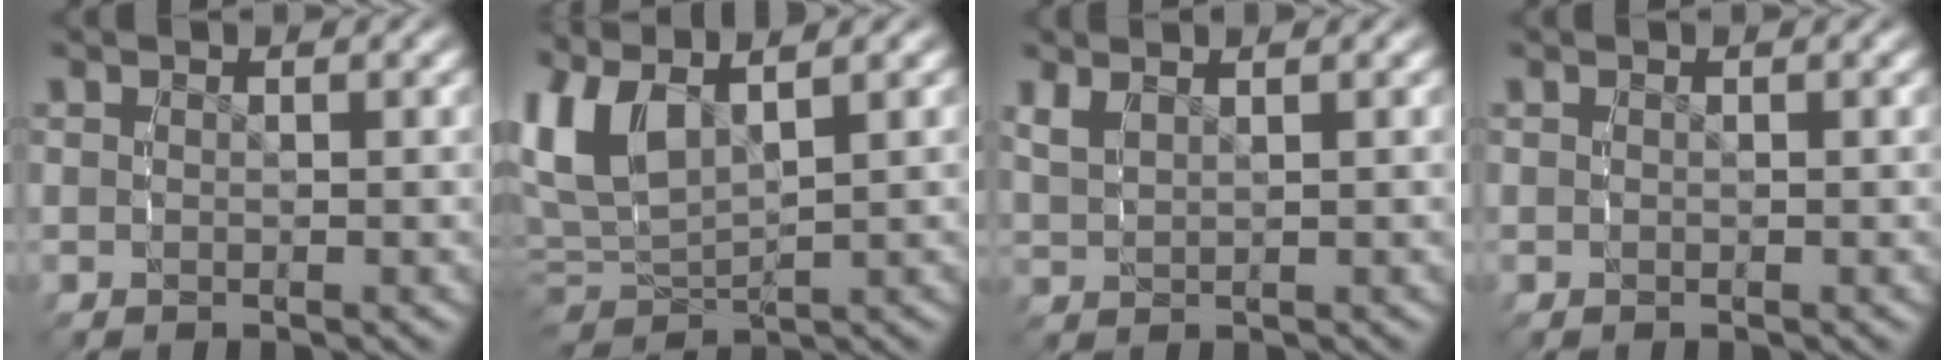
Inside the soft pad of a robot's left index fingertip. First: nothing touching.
{"total": 7.9, "force": [2.0, 5.8, 5.0], "torque": [-0.145, -0.009, 0.039]}
{"total": 1.5, "force": [1.0, 0.8, 0.7], "torque": [-0.021, 0.005, 0.026]}
{"total": 0.0}